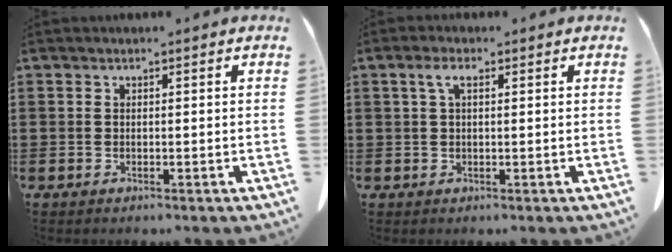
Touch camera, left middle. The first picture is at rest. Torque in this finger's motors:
{"motor_torque": [0.31, 0.28, -0.03, -0.04]}